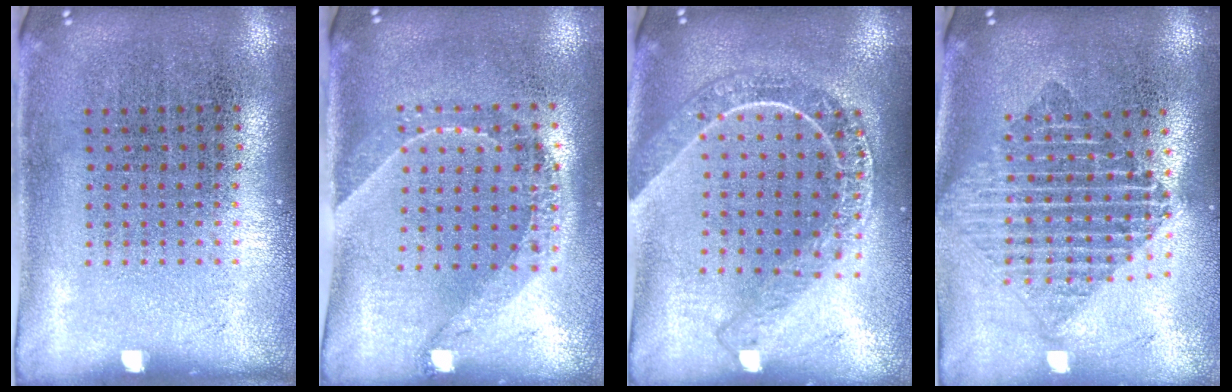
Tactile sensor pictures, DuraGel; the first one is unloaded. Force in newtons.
{"total": 1.6, "press": 1.3, "slide": 0.9}
{"total": 2.1, "press": 1.9, "slide": 1.0}
{"total": 1.8, "press": 1.5, "slide": 1.0}